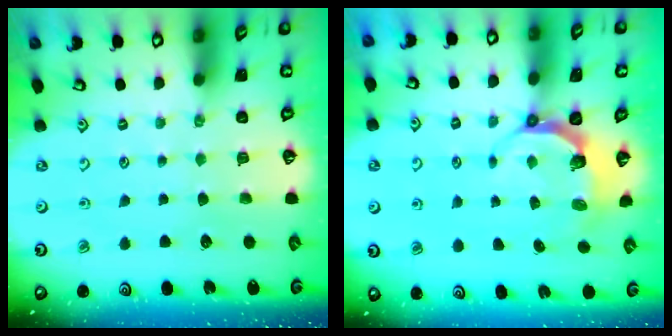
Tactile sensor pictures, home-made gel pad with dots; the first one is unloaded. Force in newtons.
{"total": 5.6, "press": 4.4, "slide": 3.4}